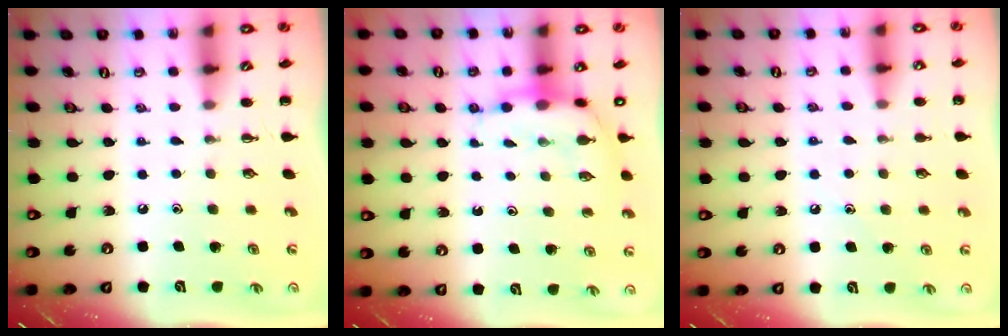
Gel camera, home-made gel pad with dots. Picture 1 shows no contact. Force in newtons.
{"total": 7.9, "press": 7.8, "slide": 1.5}
{"total": 7.5, "press": 7.3, "slide": 2.0}